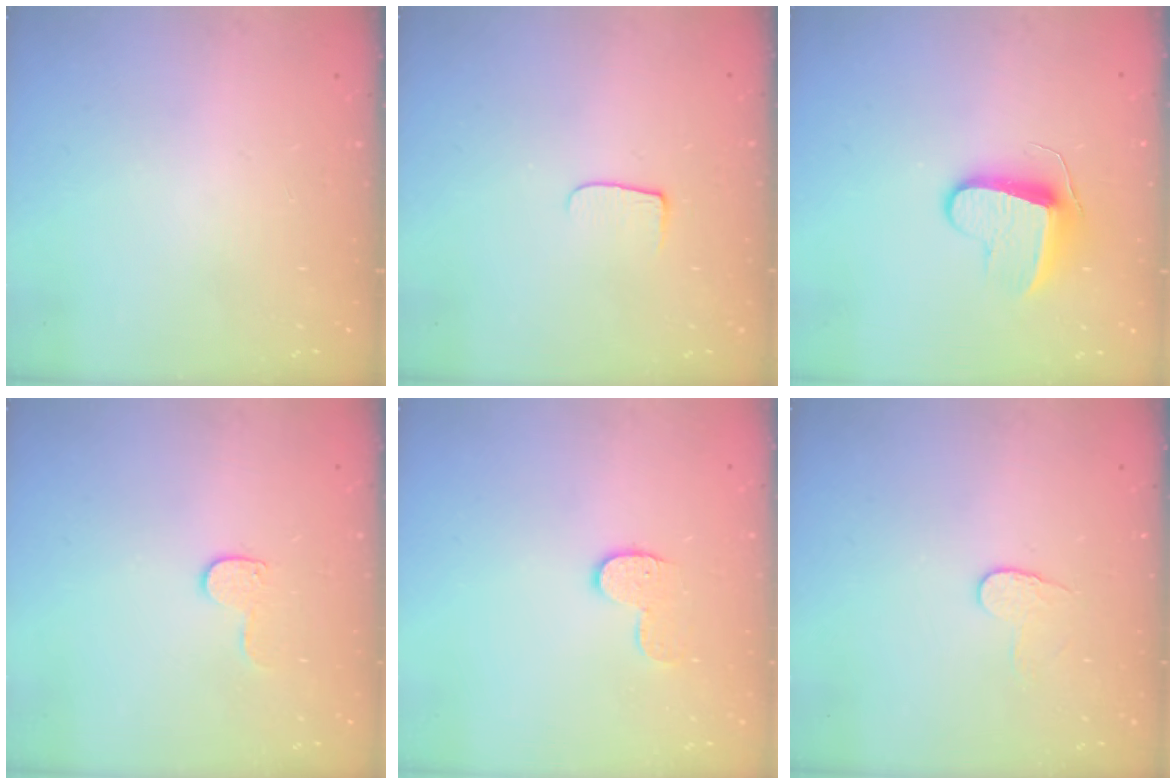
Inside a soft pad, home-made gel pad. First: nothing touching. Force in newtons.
{"total": 6.5, "press": 6.5, "slide": 0.7}
{"total": 9.0, "press": 9.0, "slide": 0.2}
{"total": 6.9, "press": 6.9, "slide": 0.5}
{"total": 8.1, "press": 8.1, "slide": 0.4}
{"total": 3.7, "press": 3.7, "slide": 0.3}